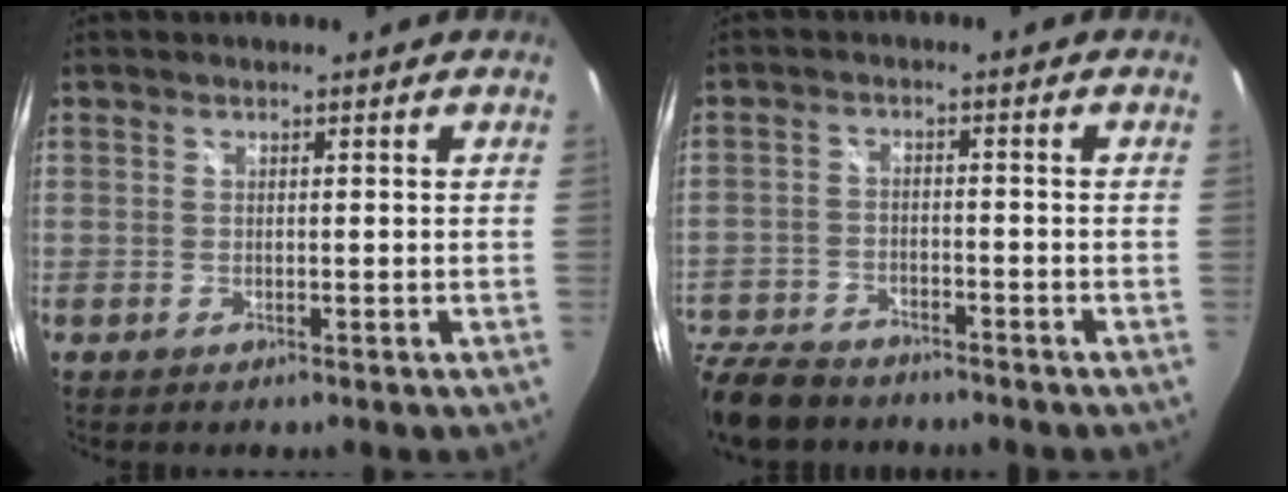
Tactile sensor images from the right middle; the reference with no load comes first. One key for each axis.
{"total": 12.8, "fx": -10.3, "fy": 6.1, "fz": 4.6, "tx": -0.140, "ty": -0.008, "tz": -0.183}